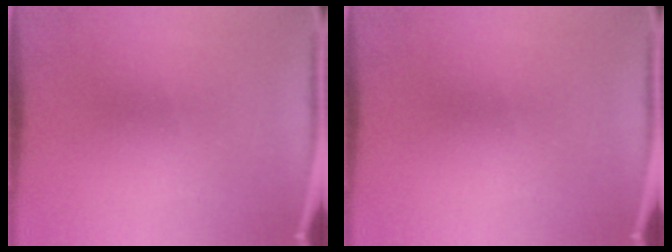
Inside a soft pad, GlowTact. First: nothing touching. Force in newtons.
{"total": 0.0}